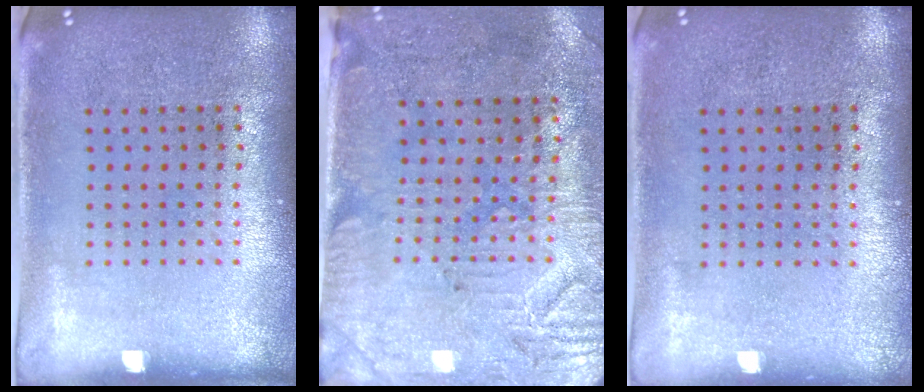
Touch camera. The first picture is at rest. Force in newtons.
{"total": 3.1, "press": 2.7, "slide": 1.6}
{"total": 0.0}